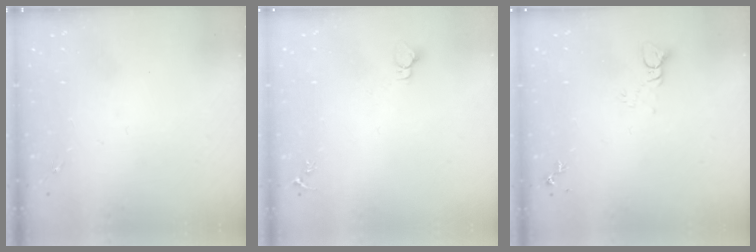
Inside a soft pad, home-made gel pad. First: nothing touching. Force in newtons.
{"total": 2.7, "press": 2.7, "slide": 0.1}
{"total": 3.9, "press": 3.9, "slide": 0.3}